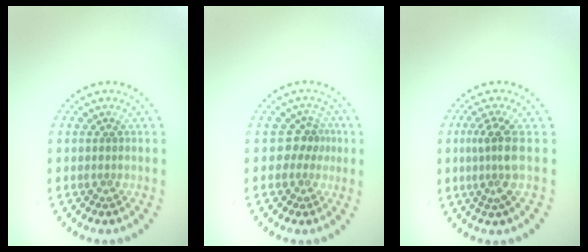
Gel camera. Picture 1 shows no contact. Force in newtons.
{"total": 2.0, "press": 1.5, "slide": 1.3}
{"total": 2.7, "press": 2.0, "slide": 1.9}